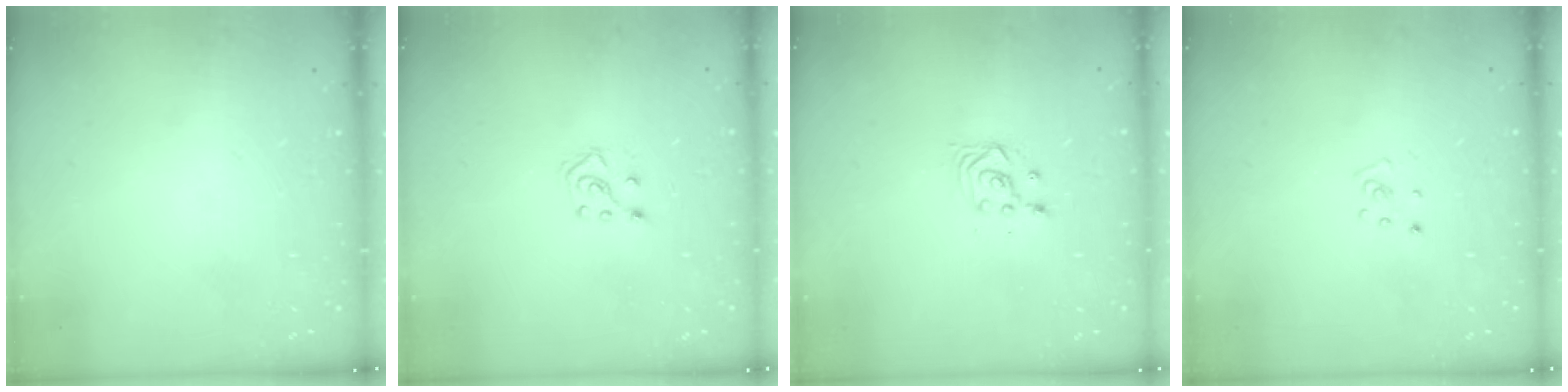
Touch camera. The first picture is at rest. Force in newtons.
{"total": 4.9, "press": 4.8, "slide": 0.8}
{"total": 3.3, "press": 3.2, "slide": 0.4}
{"total": 2.2, "press": 2.2, "slide": 0.2}